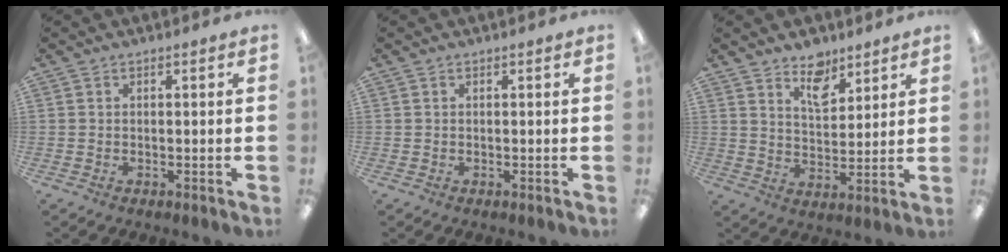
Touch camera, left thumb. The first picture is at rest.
{"total": 0.0}
{"total": 8.2, "force": [6.4, 4.0, 3.3], "torque": [-0.035, -0.036, 0.111]}